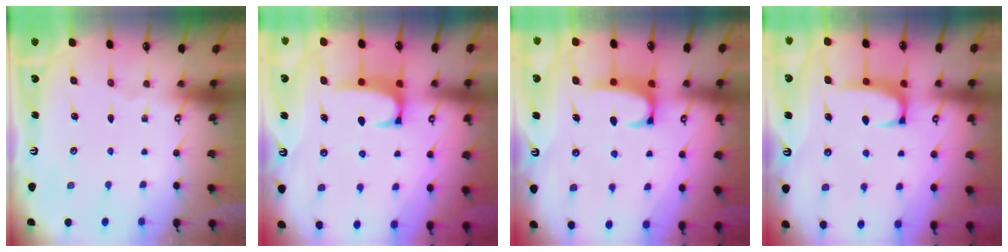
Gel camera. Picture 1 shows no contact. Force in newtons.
{"total": 1.9, "press": 1.9, "slide": 0.3}
{"total": 1.9, "press": 1.9, "slide": 0.3}
{"total": 2.2, "press": 2.1, "slide": 0.6}